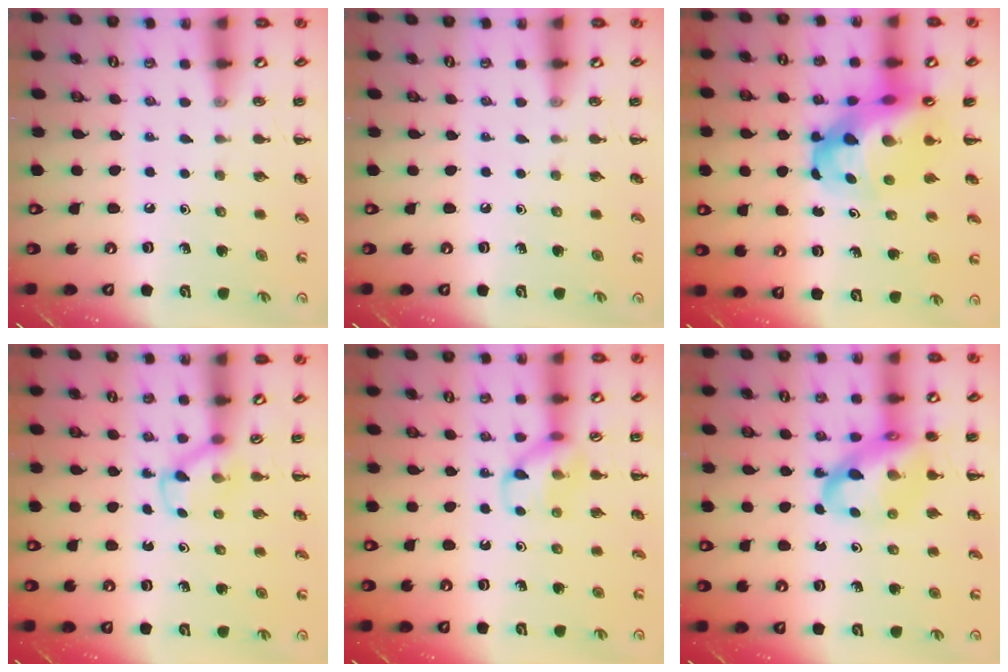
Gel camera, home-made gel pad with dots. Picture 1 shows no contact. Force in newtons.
{"total": 0.0}
{"total": 14.4, "press": 13.8, "slide": 3.9}
{"total": 3.6, "press": 3.4, "slide": 1.2}
{"total": 10.2, "press": 10.2, "slide": 0.9}
{"total": 15.1, "press": 14.6, "slide": 3.9}